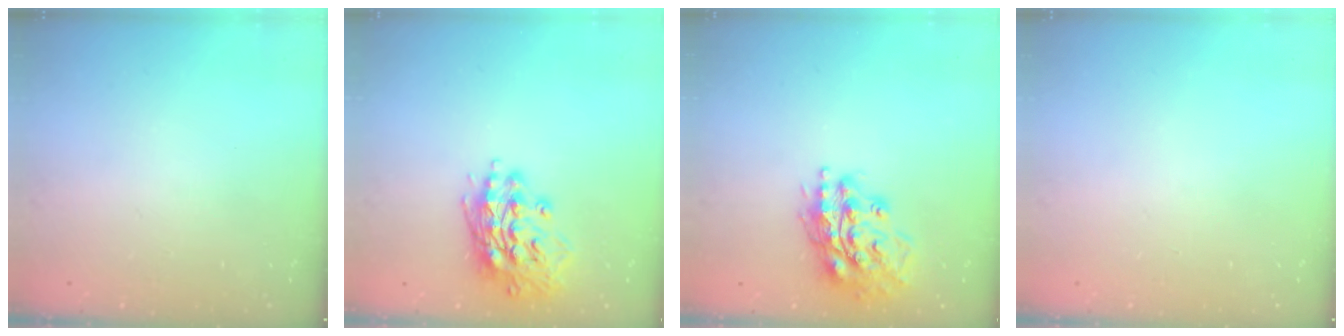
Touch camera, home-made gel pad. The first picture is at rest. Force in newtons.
{"total": 15.7, "press": 15.5, "slide": 2.5}
{"total": 18.0, "press": 17.8, "slide": 2.5}
{"total": 0.0}